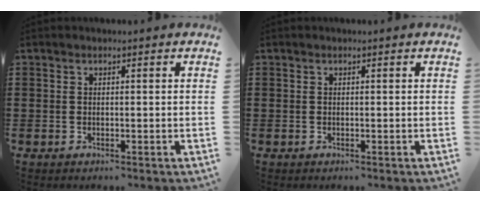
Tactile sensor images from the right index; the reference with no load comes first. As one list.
[{"total": 0.0}]